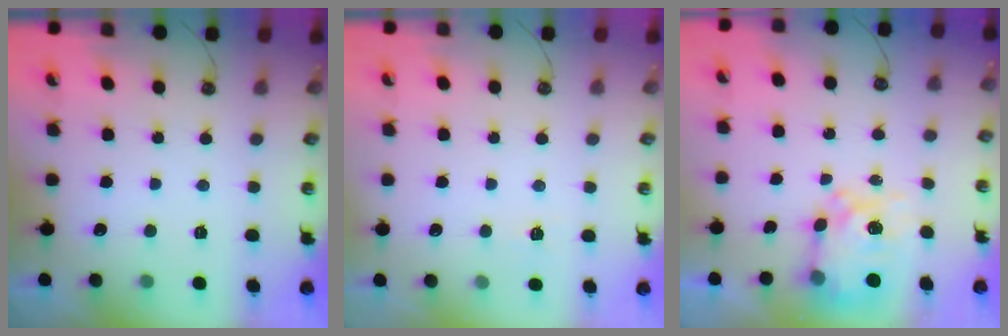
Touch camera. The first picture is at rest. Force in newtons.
{"total": 2.7, "press": 2.7, "slide": 0.3}
{"total": 8.0, "press": 8.0, "slide": 0.7}